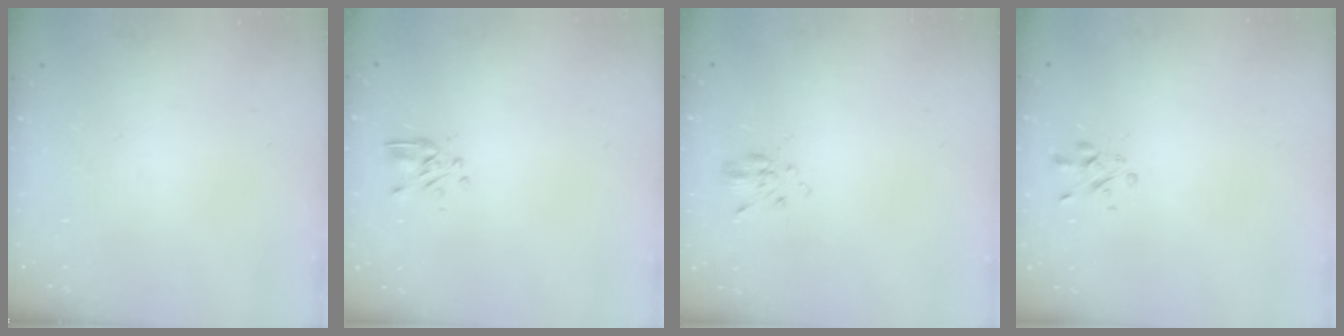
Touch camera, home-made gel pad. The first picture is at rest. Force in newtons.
{"total": 2.9, "press": 2.7, "slide": 1.0}
{"total": 3.2, "press": 2.9, "slide": 1.3}
{"total": 1.8, "press": 1.8, "slide": 0.5}